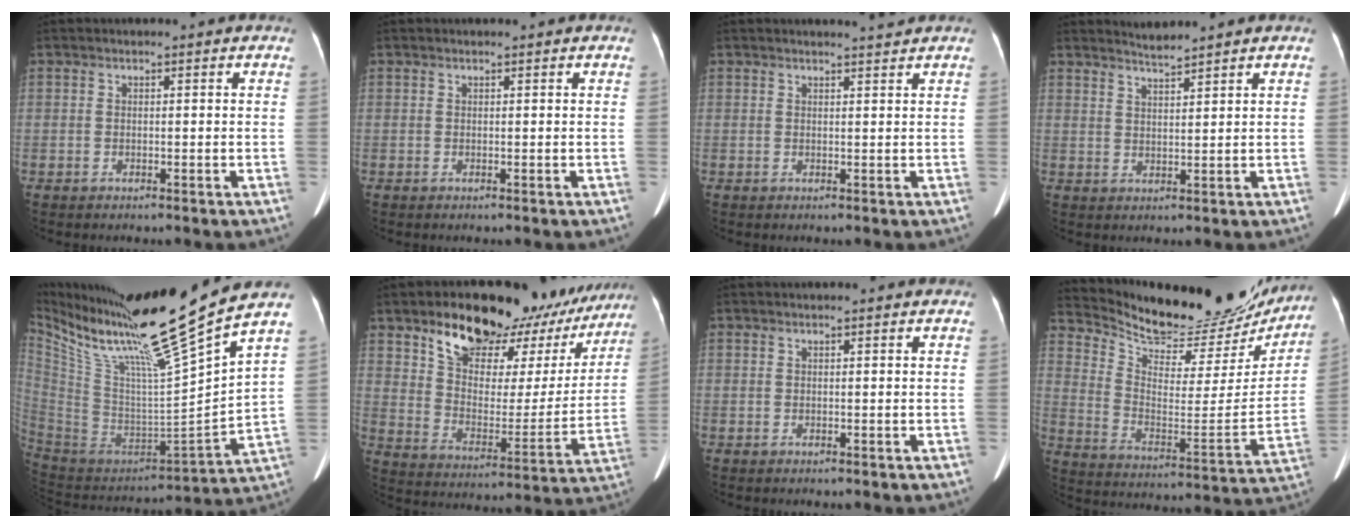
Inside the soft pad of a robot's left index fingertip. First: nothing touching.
{"total": 0.0}
{"total": 1.6, "force": [1.5, -0.6, 0.1], "torque": [-0.008, -0.008, 0.024]}
{"total": 2.6, "force": [2.5, -0.5, 0.3], "torque": [-0.009, 0.000, 0.051]}
{"total": 24.4, "force": [18.1, -1.8, 16.2], "torque": [-0.277, -0.035, 0.320]}
{"total": 22.5, "force": [16.7, 10.5, 10.8], "torque": [-0.143, 0.013, 0.234]}
{"total": 0.0}
{"total": 23.8, "force": [21.9, 6.4, 6.9], "torque": [-0.119, -0.045, 0.309]}